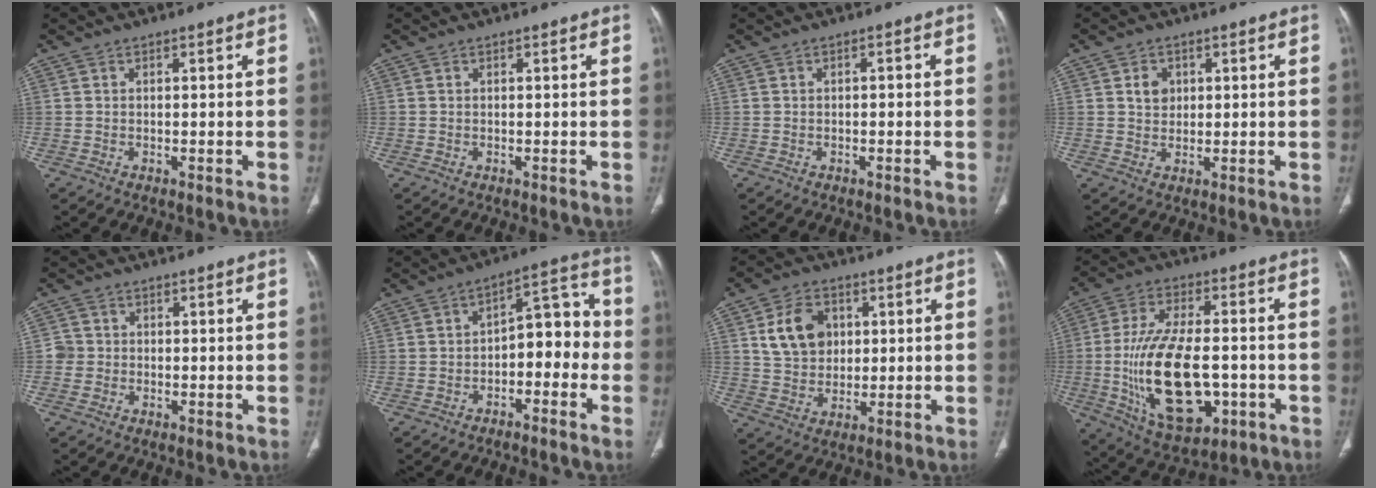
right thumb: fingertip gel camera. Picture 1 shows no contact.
{"total": 0.0}
{"total": 1.0, "force": [-0.1, 0.5, 0.9], "torque": [-0.012, 0.003, -0.004]}
{"total": 3.5, "force": [1.1, 2.9, 1.7], "torque": [-0.011, -0.004, 0.020]}
{"total": 2.2, "force": [-0.2, 2.2, 0.2], "torque": [0.013, 0.008, -0.008]}
{"total": 10.0, "force": [-2.6, 5.9, 7.7], "torque": [-0.066, 0.055, -0.047]}
{"total": 10.1, "force": [2.9, 7.8, 5.7], "torque": [-0.074, -0.005, 0.058]}
{"total": 21.1, "force": [-3.6, 10.8, 17.8], "torque": [-0.319, 0.005, -0.041]}